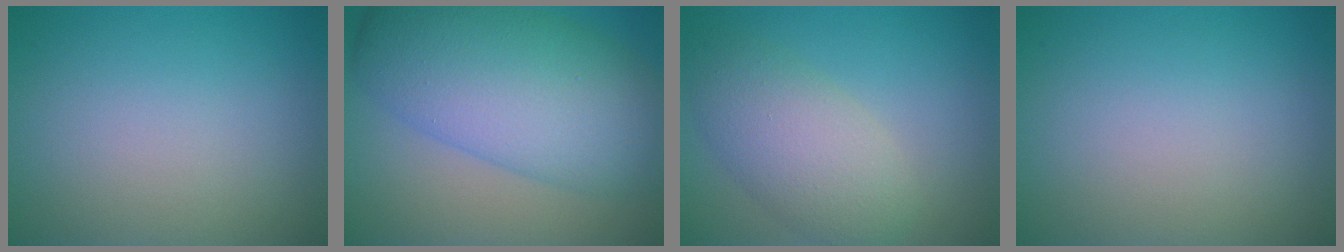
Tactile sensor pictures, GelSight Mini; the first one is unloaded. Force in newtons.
{"total": 10.9, "press": 10.9, "slide": 0.1}
{"total": 5.4, "press": 5.4, "slide": 0.2}
{"total": 0.0}